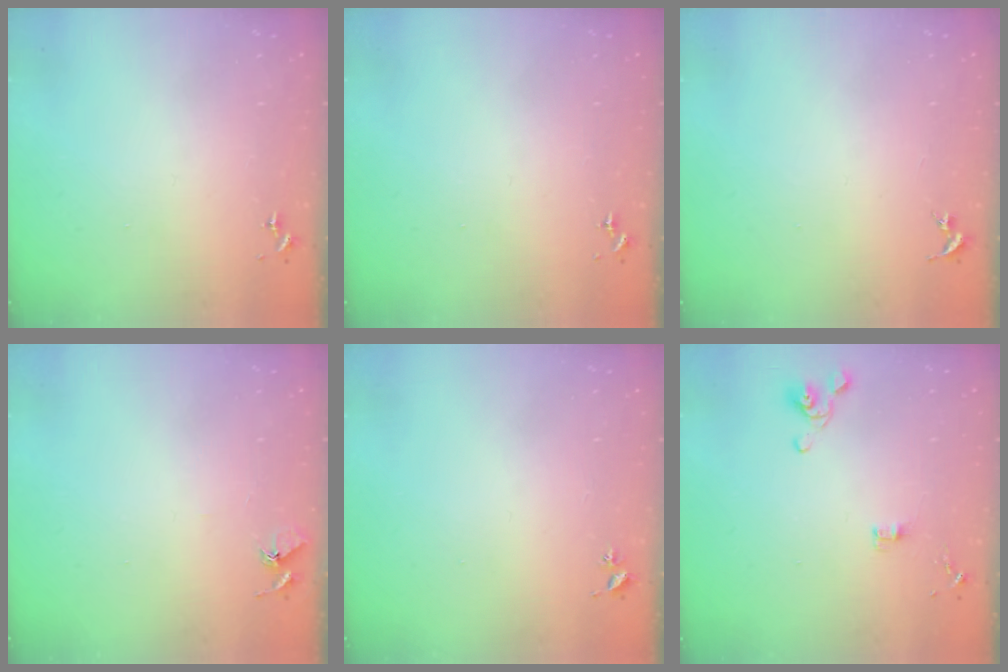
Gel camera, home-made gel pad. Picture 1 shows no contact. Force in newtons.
{"total": 0.0}
{"total": 0.0}
{"total": 5.7, "press": 5.7, "slide": 0.7}
{"total": 2.6, "press": 2.6, "slide": 0.3}
{"total": 5.4, "press": 4.7, "slide": 2.7}